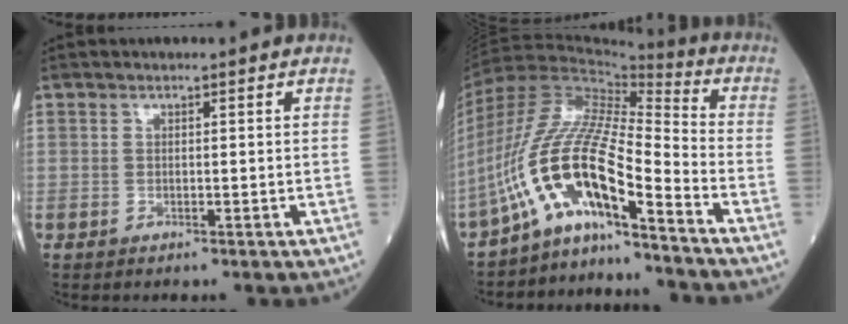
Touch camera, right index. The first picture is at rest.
{"total": 14.4, "force": [-9.1, 1.9, 11.0], "torque": [-0.230, 0.024, -0.165]}